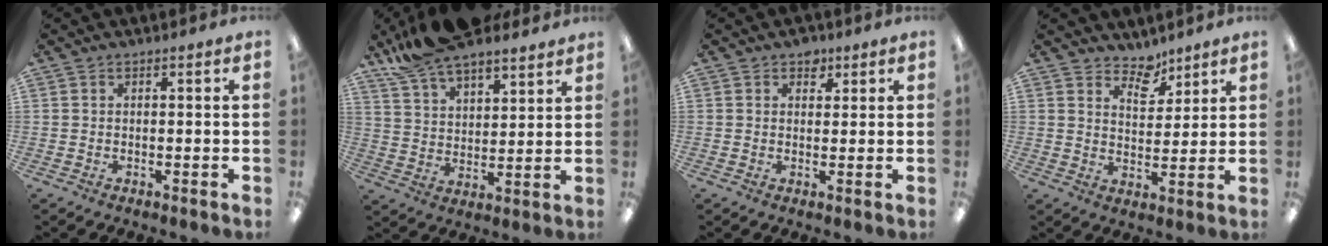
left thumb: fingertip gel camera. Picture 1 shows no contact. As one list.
[{"total": 12.9, "force": [11.1, 4.0, 5.1], "torque": [-0.117, -0.057, 0.207]}, {"total": 3.2, "force": [2.2, 2.2, 0.9], "torque": [0.002, -0.005, 0.036]}, {"total": 6.4, "force": [5.5, 3.0, 1.5], "torque": [-0.016, -0.038, 0.098]}]